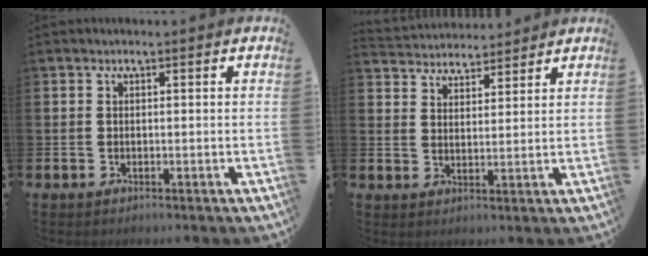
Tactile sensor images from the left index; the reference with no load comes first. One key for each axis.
{"total": 4.2, "fx": 4.0, "fy": 0.9, "fz": -0.5, "tx": -0.008, "ty": -0.021, "tz": 0.074}